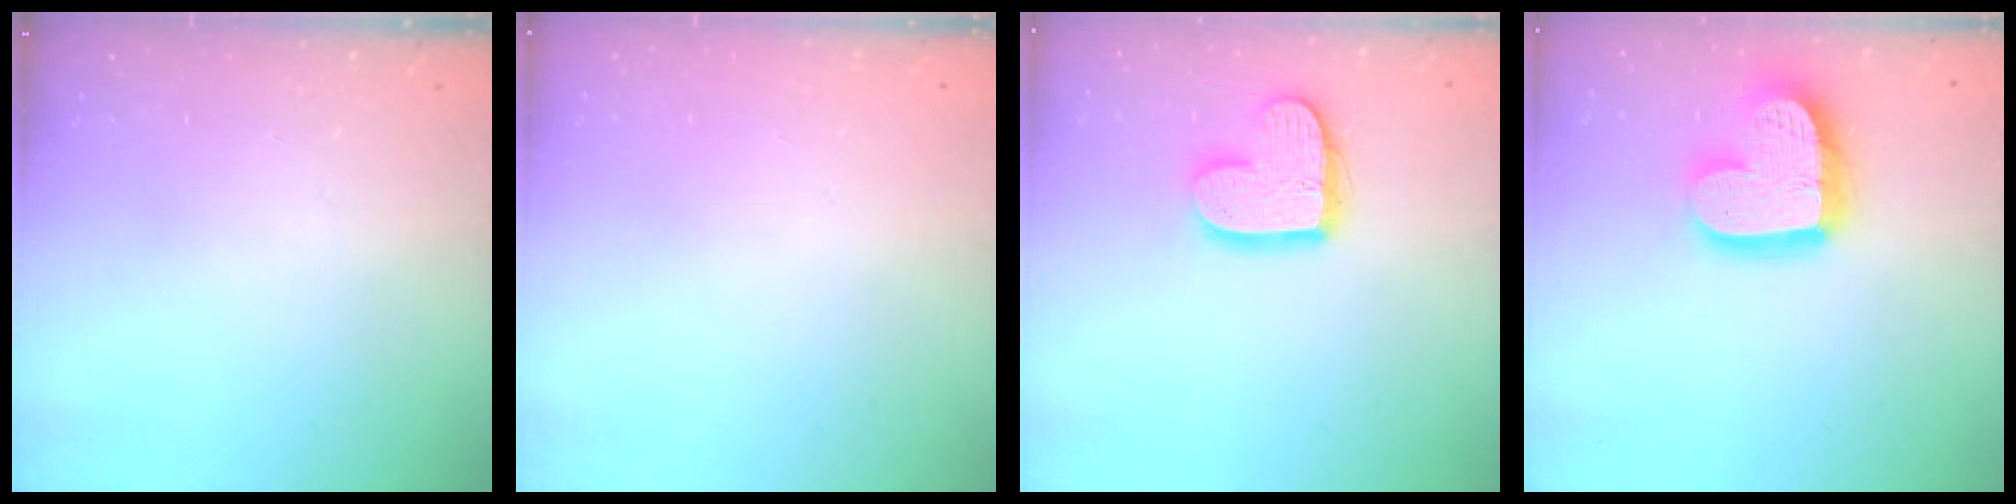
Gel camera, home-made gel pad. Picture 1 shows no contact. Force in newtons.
{"total": 0.0}
{"total": 13.7, "press": 13.7, "slide": 0.9}
{"total": 17.7, "press": 17.7, "slide": 1.1}